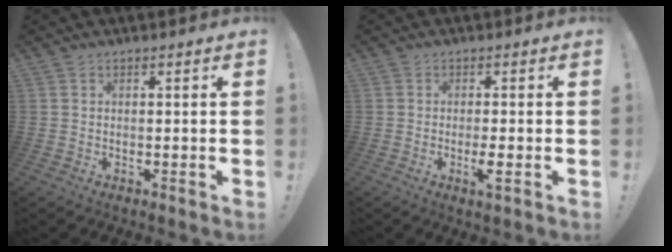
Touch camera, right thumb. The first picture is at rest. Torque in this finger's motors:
{"motor_torque": [0.08, 0.28, 0.63, -0.21, 0.00]}